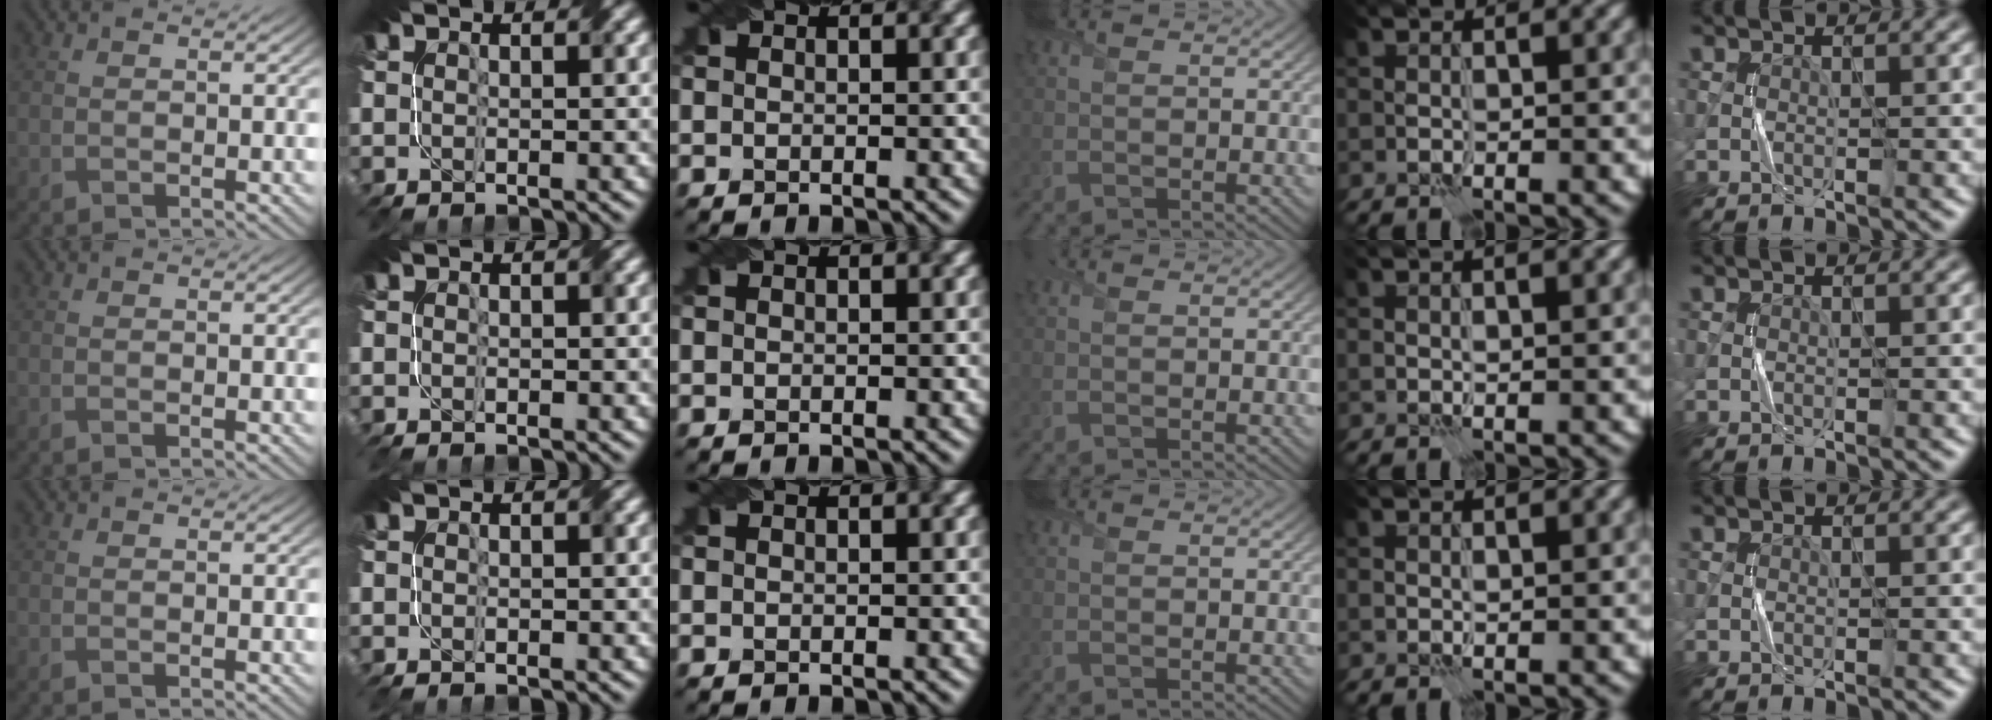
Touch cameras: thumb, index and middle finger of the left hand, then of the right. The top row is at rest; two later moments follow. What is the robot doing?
{"motion": "fold", "object": "napkin"}